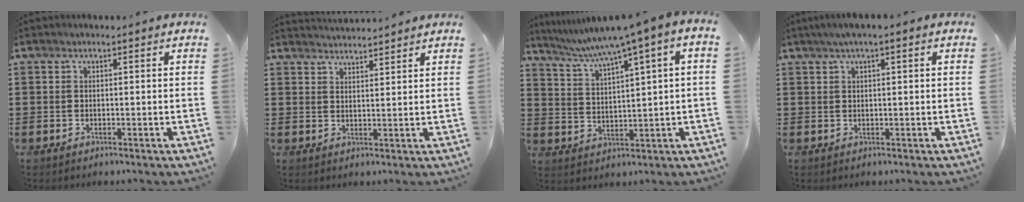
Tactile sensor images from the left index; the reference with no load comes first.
{"total": 2.6, "force": [2.6, -0.3, -0.2], "torque": [-0.004, -0.010, 0.050]}
{"total": 5.3, "force": [3.2, 0.0, 4.2], "torque": [-0.095, -0.025, 0.046]}
{"total": 1.7, "force": [0.6, 0.2, 1.6], "torque": [-0.030, 0.002, 0.011]}